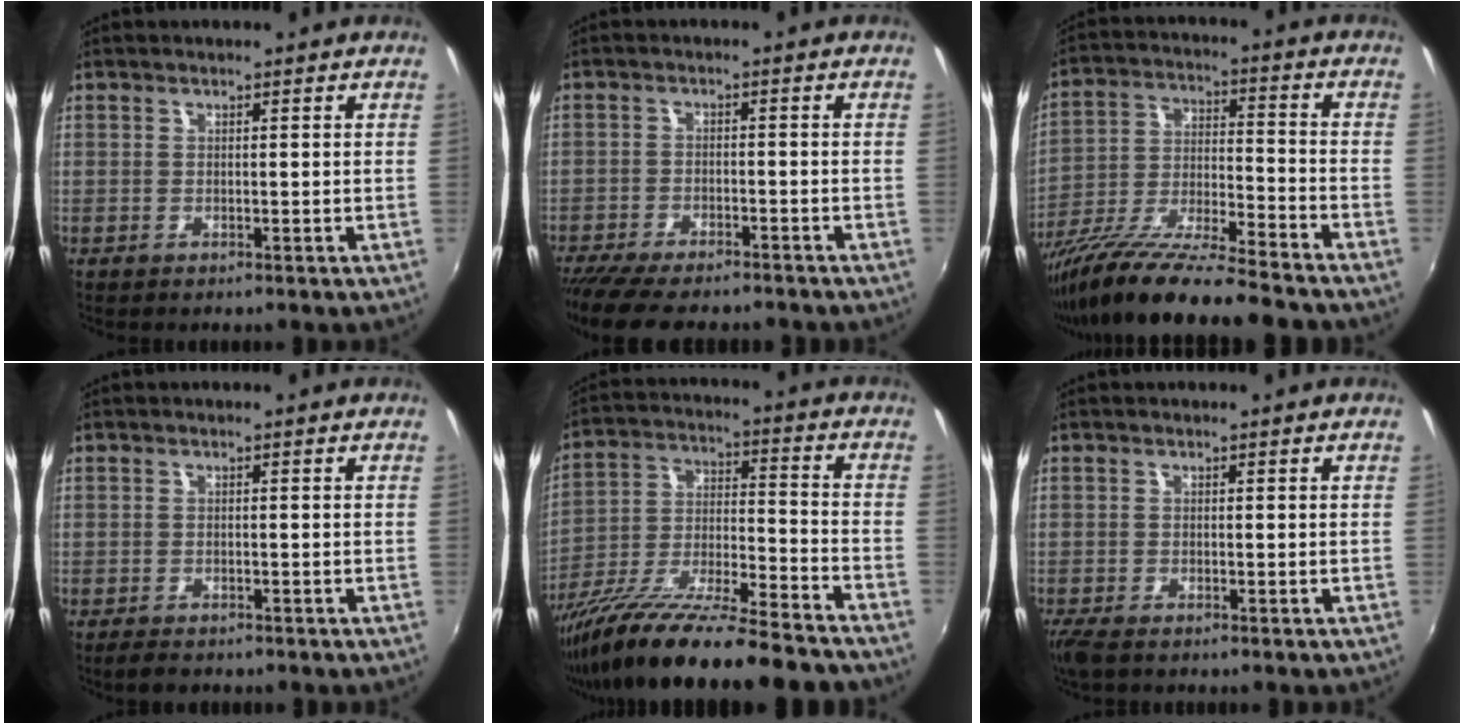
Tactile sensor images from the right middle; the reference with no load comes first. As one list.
[{"total": 12.5, "force": [-10.7, 2.7, 5.8], "torque": [-0.131, -0.038, -0.172]}, {"total": 17.2, "force": [-14.0, 1.2, 9.9], "torque": [-0.191, -0.035, -0.242]}, {"total": 3.1, "force": [-2.5, 1.2, 1.4], "torque": [-0.035, -0.011, -0.044]}, {"total": 21.9, "force": [-17.4, 2.5, 13.1], "torque": [-0.235, -0.042, -0.280]}, {"total": 3.6, "force": [-2.7, 1.1, 2.1], "torque": [-0.047, -0.017, -0.051]}]